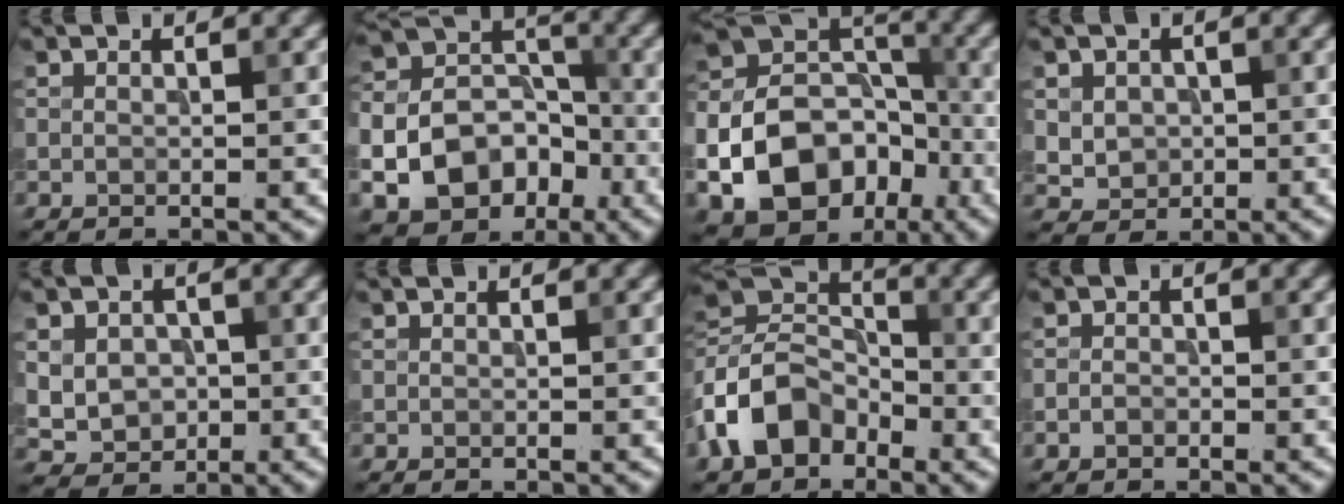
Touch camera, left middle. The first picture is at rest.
{"total": 10.4, "force": [-4.0, 8.0, 5.3], "torque": [-0.096, -0.016, -0.076]}
{"total": 12.8, "force": [-5.1, 9.5, 6.8], "torque": [-0.134, -0.012, -0.096]}
{"total": 2.5, "force": [0.2, 2.3, 1.2], "torque": [-0.023, -0.004, 0.011]}
{"total": 5.2, "force": [0.1, 4.5, 2.7], "torque": [-0.042, 0.005, -0.007]}
{"total": 0.0}
{"total": 7.0, "force": [-3.2, 4.9, 3.8], "torque": [-0.071, 0.009, -0.080]}
{"total": 0.9, "force": [-0.5, 0.7, 0.4], "torque": [-0.005, 0.000, -0.013]}